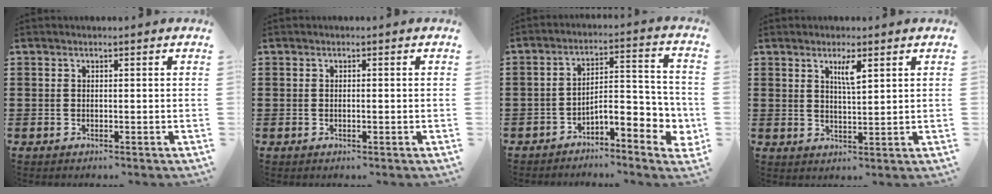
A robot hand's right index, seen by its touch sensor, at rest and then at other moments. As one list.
[{"total": 0.6, "force": [-0.1, 0.1, 0.5], "torque": [-0.011, -0.003, -0.002]}, {"total": 6.2, "force": [-3.6, 2.2, 4.6], "torque": [-0.064, -0.014, -0.071]}, {"total": 3.2, "force": [1.7, 0.6, 2.6], "torque": [-0.048, 0.000, 0.026]}]